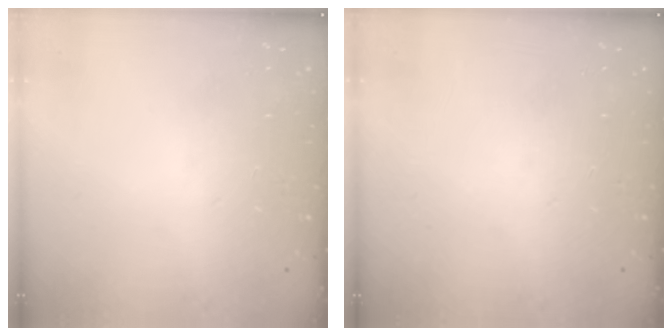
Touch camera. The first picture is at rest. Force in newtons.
{"total": 0.0}